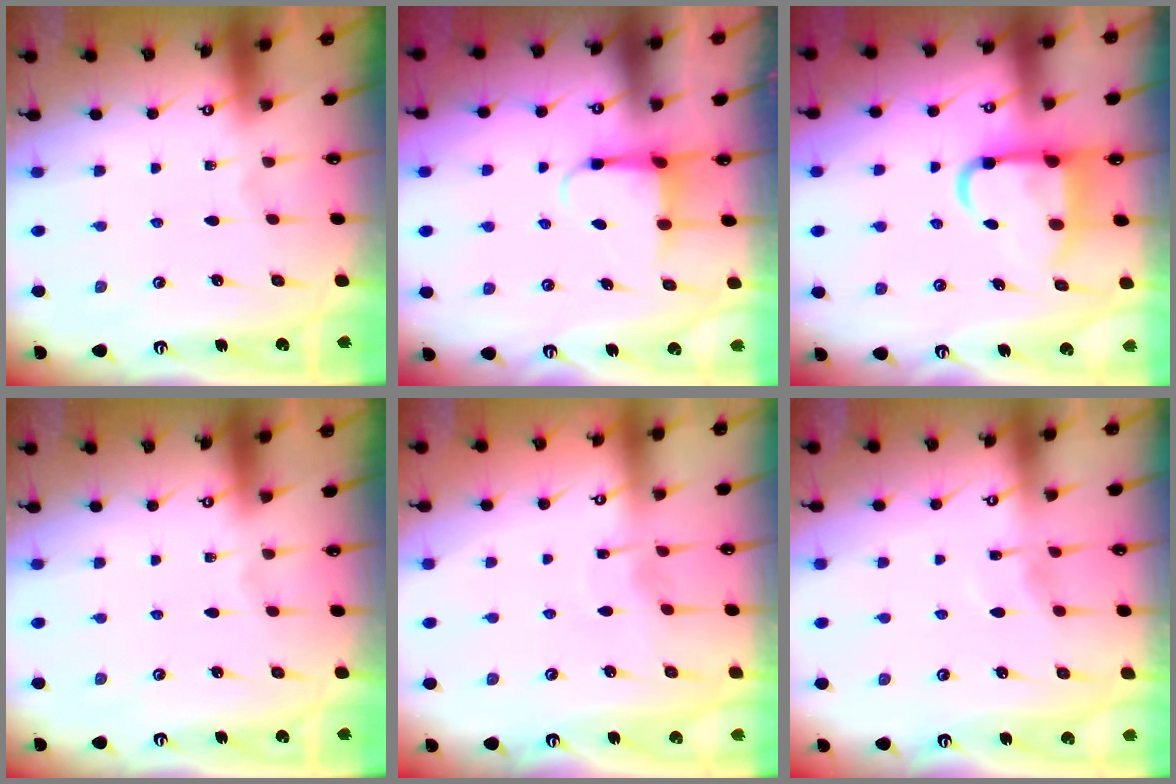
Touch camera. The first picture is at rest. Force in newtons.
{"total": 3.9, "press": 3.9, "slide": 0.6}
{"total": 9.8, "press": 9.7, "slide": 1.4}
{"total": 0.0}
{"total": 2.3, "press": 2.3, "slide": 0.3}
{"total": 5.1, "press": 5.1, "slide": 0.4}